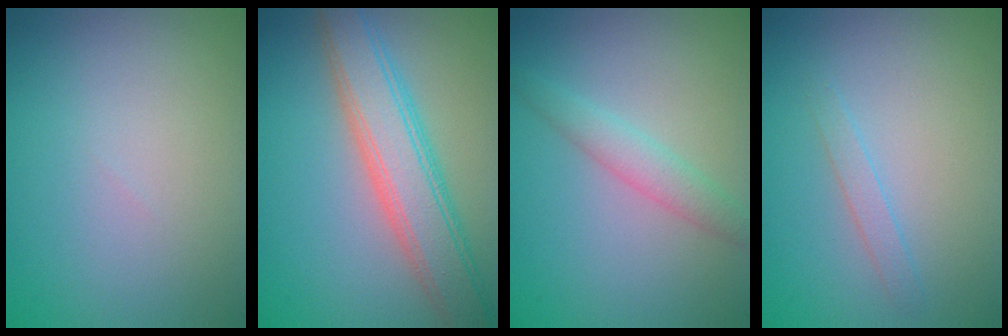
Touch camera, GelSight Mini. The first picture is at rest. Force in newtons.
{"total": 6.0, "press": 6.0, "slide": 0.3}
{"total": 2.3, "press": 2.3, "slide": 0.0}
{"total": 1.1, "press": 1.1, "slide": 0.1}